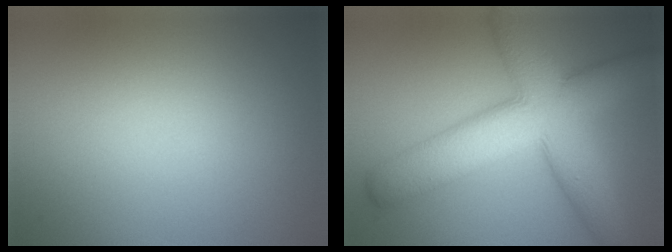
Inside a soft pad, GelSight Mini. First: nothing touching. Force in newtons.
{"total": 11.1, "press": 11.1, "slide": 0.3}